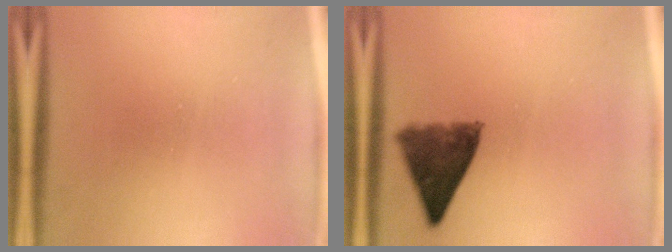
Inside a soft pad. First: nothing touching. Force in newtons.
{"total": 8.1}